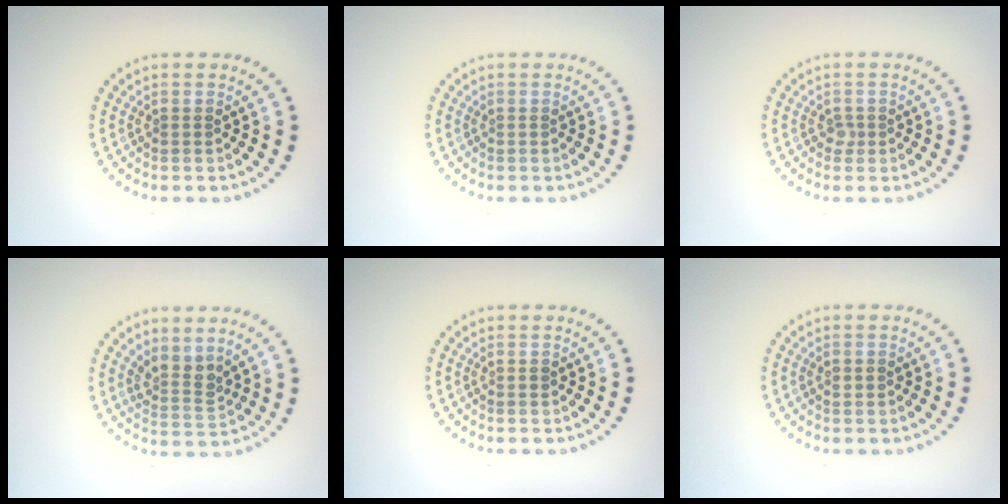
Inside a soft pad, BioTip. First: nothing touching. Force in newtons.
{"total": 0.0}
{"total": 0.8, "press": 0.6, "slide": 0.6}
{"total": 2.6, "press": 1.9, "slide": 1.7}
{"total": 0.6, "press": 0.5, "slide": 0.2}
{"total": 1.0, "press": 1.0, "slide": 0.0}